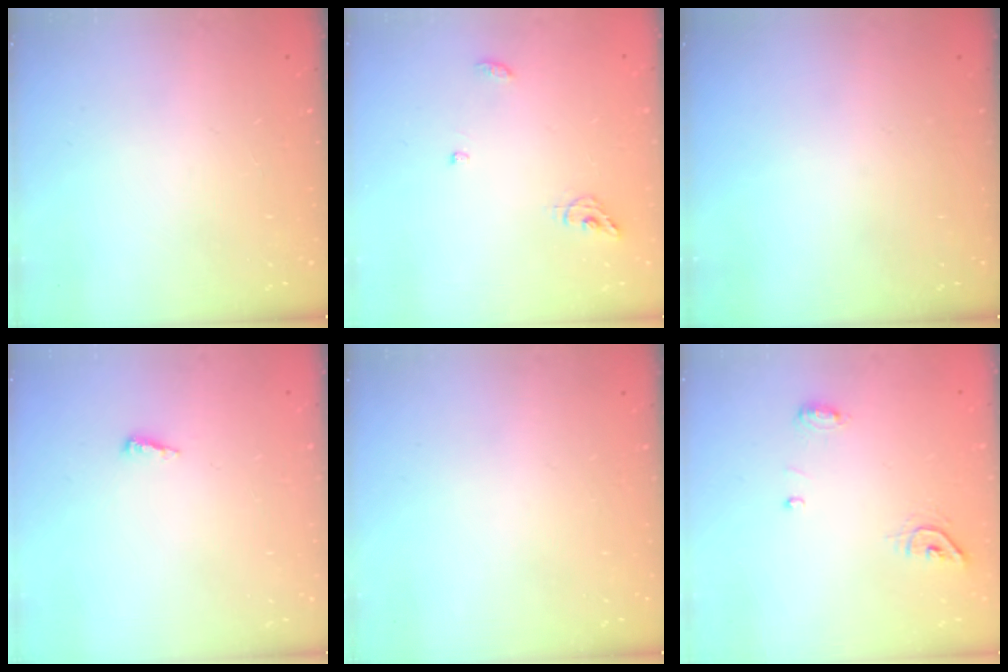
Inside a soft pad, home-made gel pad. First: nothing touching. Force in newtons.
{"total": 6.4, "press": 6.4, "slide": 0.1}
{"total": 0.0}
{"total": 2.5, "press": 2.5, "slide": 0.2}
{"total": 0.0}
{"total": 8.5, "press": 7.0, "slide": 4.8}